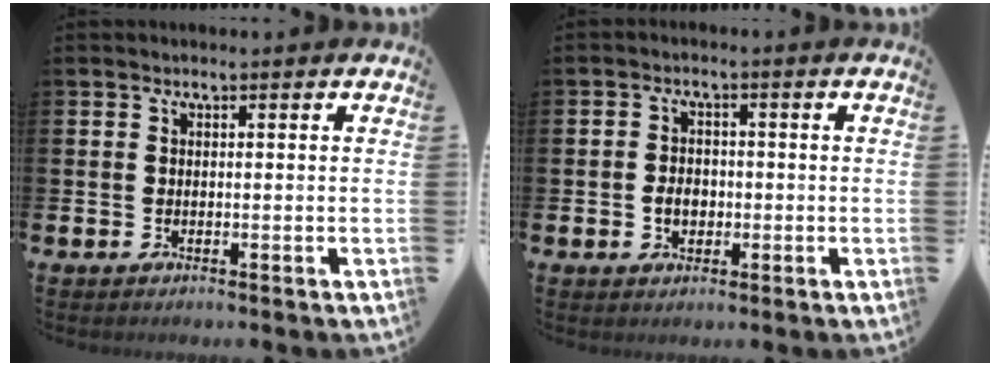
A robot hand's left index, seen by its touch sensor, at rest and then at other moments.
{"total": 2.8, "force": [-0.7, 2.1, 1.8], "torque": [-0.017, -0.003, -0.019]}